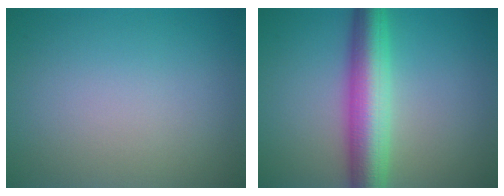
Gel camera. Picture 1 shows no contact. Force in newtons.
{"total": 7.1, "press": 7.1, "slide": 0.0}